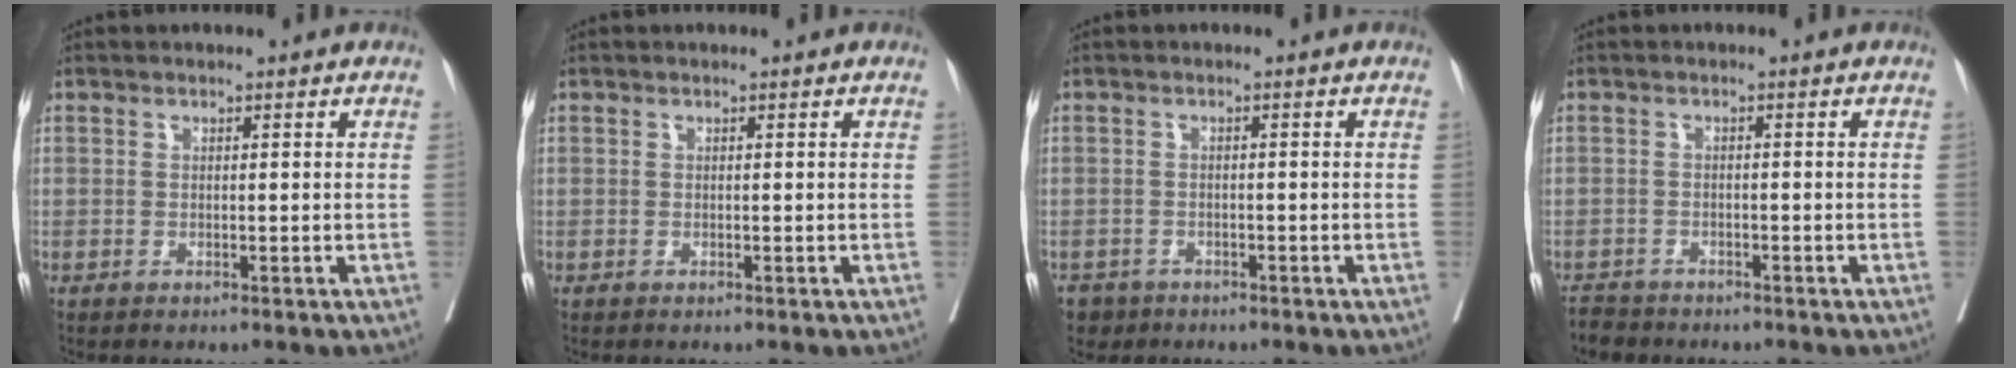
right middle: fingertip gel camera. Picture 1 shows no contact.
{"total": 0.0}
{"total": 3.9, "force": [-2.9, 2.6, 0.4], "torque": [-0.011, 0.001, -0.050]}
{"total": 3.5, "force": [-3.3, 1.2, 0.3], "torque": [-0.010, -0.008, -0.058]}